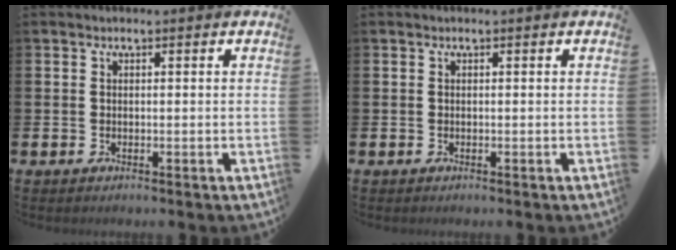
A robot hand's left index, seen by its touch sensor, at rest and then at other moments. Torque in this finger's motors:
{"motor_torque": [0.00, 0.00, 0.00, 0.00]}